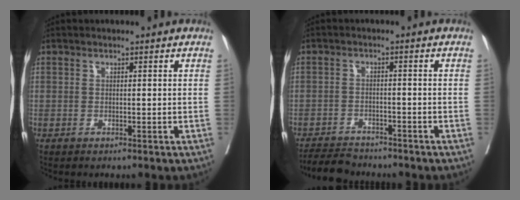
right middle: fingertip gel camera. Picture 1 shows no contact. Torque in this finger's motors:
{"motor_torque": [0.15, -0.15, 0.01, 0.00]}